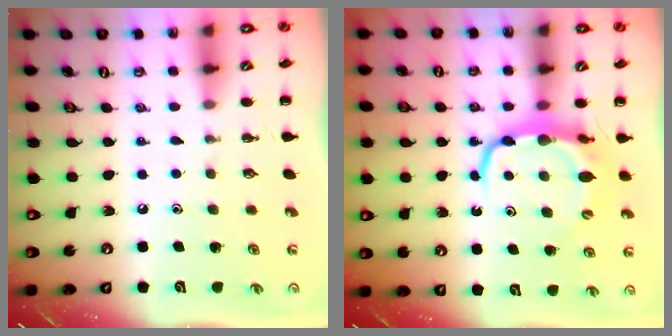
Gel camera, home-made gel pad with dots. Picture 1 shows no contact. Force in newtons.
{"total": 7.7, "press": 7.6, "slide": 1.1}